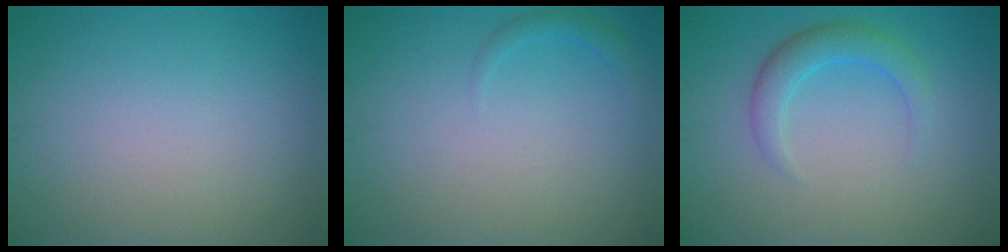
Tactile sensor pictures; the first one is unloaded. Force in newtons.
{"total": 1.2, "press": 1.1, "slide": 0.2}
{"total": 2.8, "press": 2.8, "slide": 0.1}